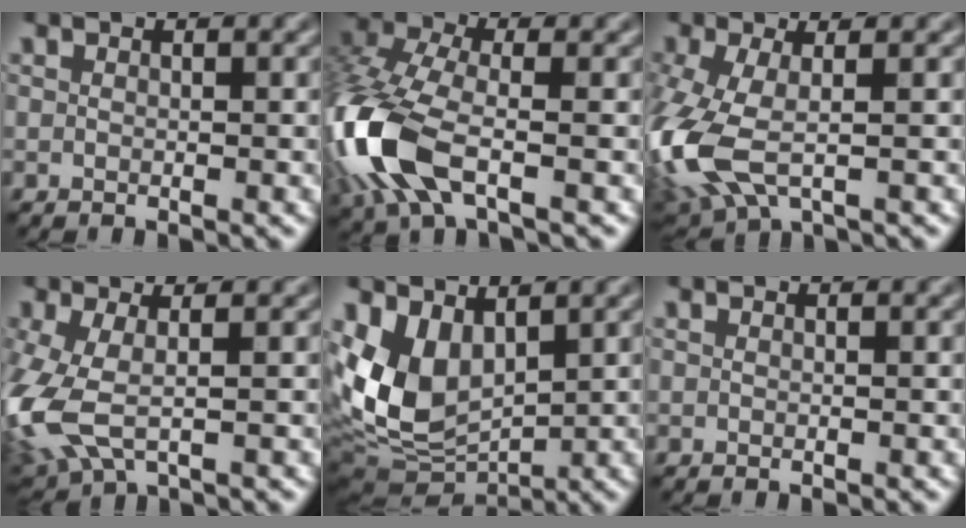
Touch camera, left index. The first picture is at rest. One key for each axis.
{"total": 9.4, "fx": -3.6, "fy": 4.6, "fz": 7.4, "tx": -0.193, "ty": -0.008, "tz": -0.085}
{"total": 7.8, "fx": -2.8, "fy": 3.6, "fz": 6.4, "tx": -0.179, "ty": -0.019, "tz": -0.055}
{"total": 6.7, "fx": -2.1, "fy": 3.1, "fz": 5.5, "tx": -0.157, "ty": -0.015, "tz": -0.042}
{"total": 8.0, "fx": 1.2, "fy": 5.2, "fz": 5.9, "tx": -0.133, "ty": -0.014, "tz": 0.027}
{"total": 0.0}